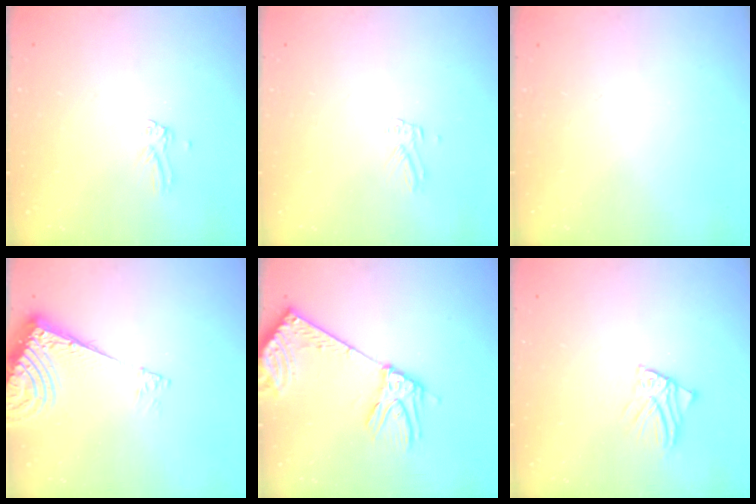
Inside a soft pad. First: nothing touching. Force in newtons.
{"total": 2.7, "press": 2.7, "slide": 0.1}
{"total": 0.0}
{"total": 9.4, "press": 9.3, "slide": 1.2}
{"total": 10.7, "press": 10.4, "slide": 2.5}
{"total": 2.9, "press": 2.9, "slide": 0.2}